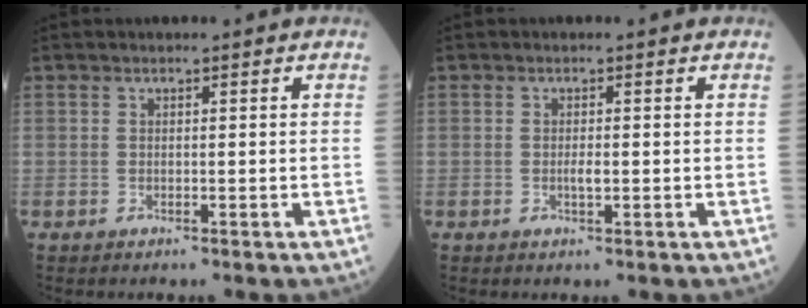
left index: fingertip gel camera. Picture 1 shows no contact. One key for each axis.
{"total": 1.1, "fx": -0.1, "fy": 0.3, "fz": 1.1, "tx": -0.022, "ty": -0.001, "tz": -0.001}